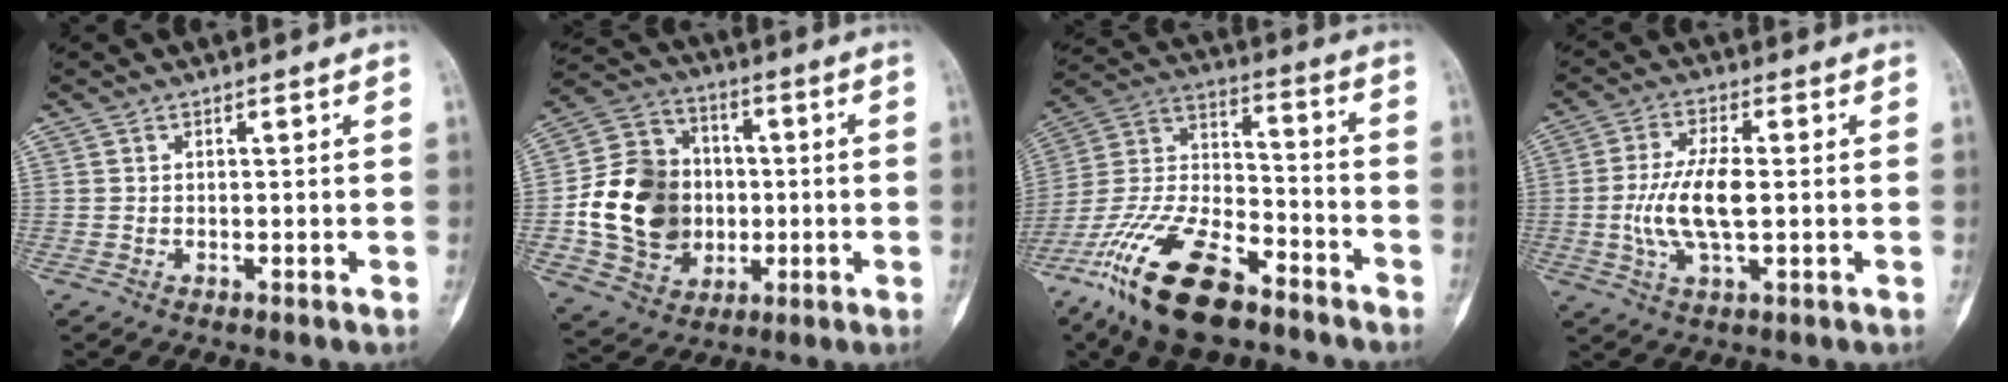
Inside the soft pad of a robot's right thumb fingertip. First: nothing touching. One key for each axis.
{"total": 19.3, "fx": -1.7, "fy": 15.7, "fz": 11.0, "tx": -0.166, "ty": 0.024, "tz": -0.023}
{"total": 22.5, "fx": -14.6, "fy": 9.2, "fz": 14.5, "tx": -0.309, "ty": 0.055, "tz": -0.274}
{"total": 10.2, "fx": -0.8, "fy": 4.1, "fz": 9.2, "tx": -0.192, "ty": 0.004, "tz": -0.015}